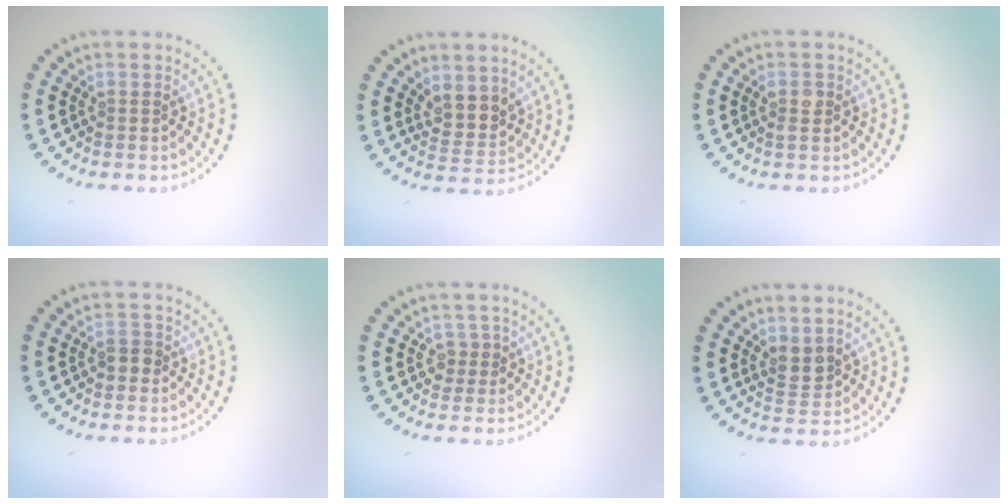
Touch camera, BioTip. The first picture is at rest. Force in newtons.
{"total": 2.9, "press": 2.5, "slide": 1.5}
{"total": 1.2, "press": 1.2, "slide": 0.2}
{"total": 1.3, "press": 1.2, "slide": 0.5}
{"total": 1.4, "press": 1.1, "slide": 0.9}
{"total": 2.0, "press": 1.7, "slide": 1.0}